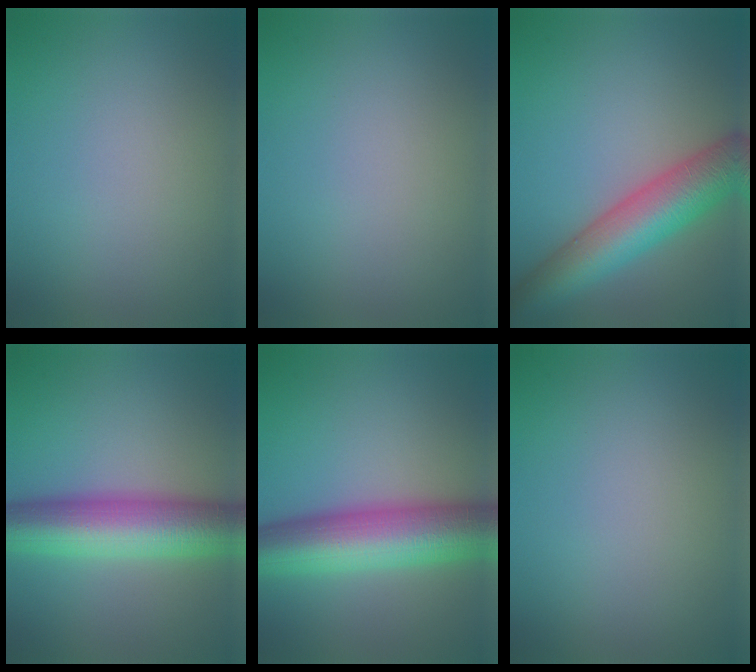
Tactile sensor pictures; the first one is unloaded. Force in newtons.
{"total": 0.0}
{"total": 8.6, "press": 8.6, "slide": 0.3}
{"total": 9.3, "press": 9.3, "slide": 0.1}
{"total": 10.2, "press": 10.2, "slide": 0.3}
{"total": 0.0}